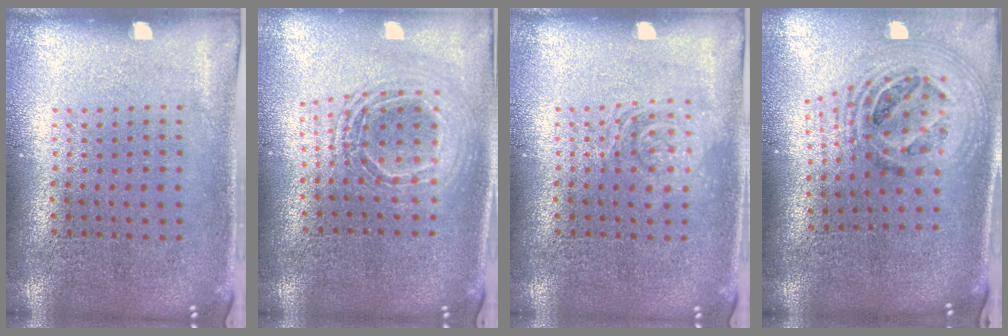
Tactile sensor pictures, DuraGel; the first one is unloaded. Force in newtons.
{"total": 1.9, "press": 1.5, "slide": 1.1}
{"total": 1.8, "press": 1.8, "slide": 0.3}
{"total": 2.0, "press": 1.5, "slide": 1.3}